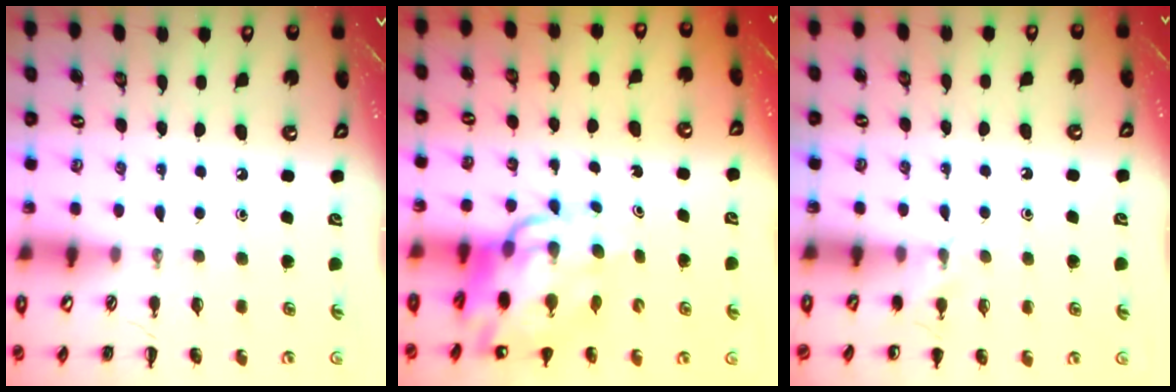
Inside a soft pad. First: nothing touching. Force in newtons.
{"total": 14.1, "press": 13.5, "slide": 4.0}
{"total": 4.9, "press": 4.6, "slide": 1.6}